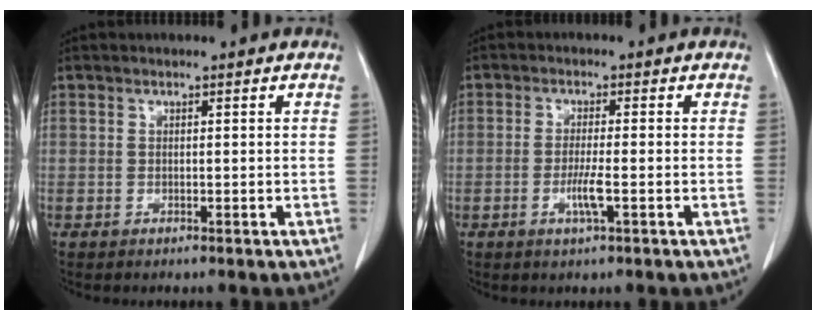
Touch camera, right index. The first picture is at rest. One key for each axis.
{"total": 3.6, "fx": -1.2, "fy": 0.1, "fz": 3.4, "tx": -0.068, "ty": -0.006, "tz": -0.022}